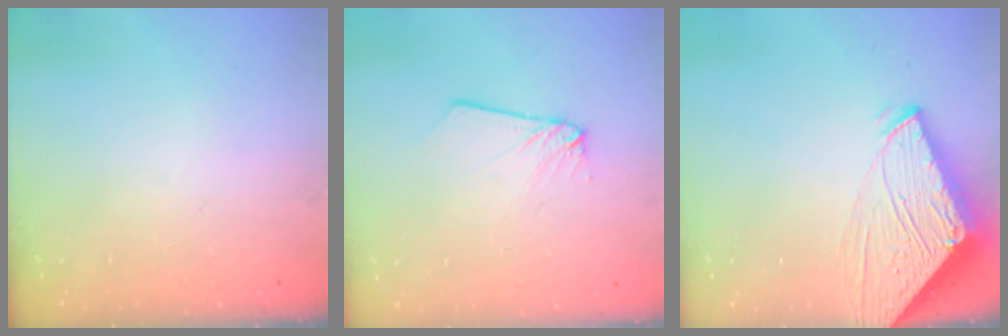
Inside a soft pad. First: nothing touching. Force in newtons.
{"total": 2.7, "press": 2.7, "slide": 0.2}
{"total": 6.8, "press": 6.7, "slide": 0.7}